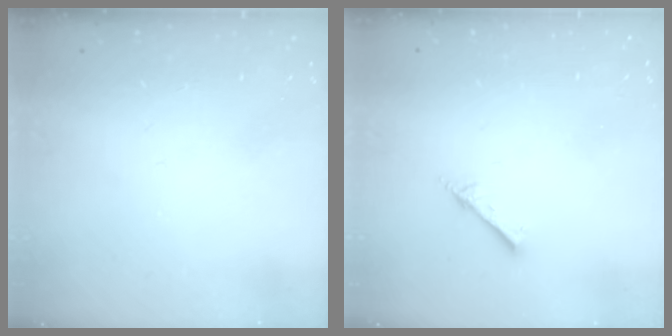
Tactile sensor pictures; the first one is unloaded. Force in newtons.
{"total": 2.0, "press": 2.0, "slide": 0.2}